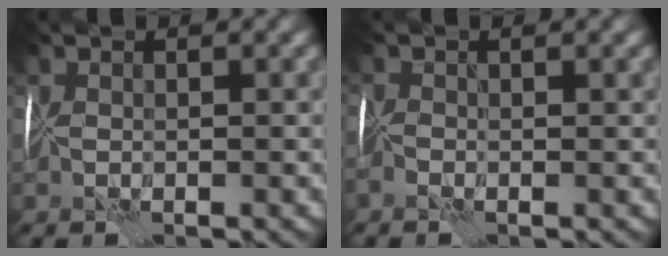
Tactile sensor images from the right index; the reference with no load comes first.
{"total": 1.2, "force": [-1.0, 0.1, 0.7], "torque": [-0.014, -0.006, -0.022]}